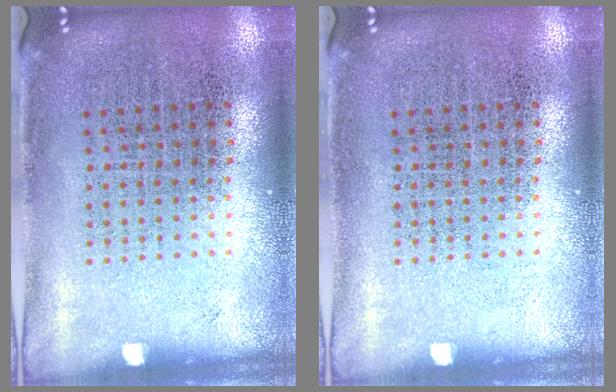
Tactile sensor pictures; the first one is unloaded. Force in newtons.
{"total": 0.0}